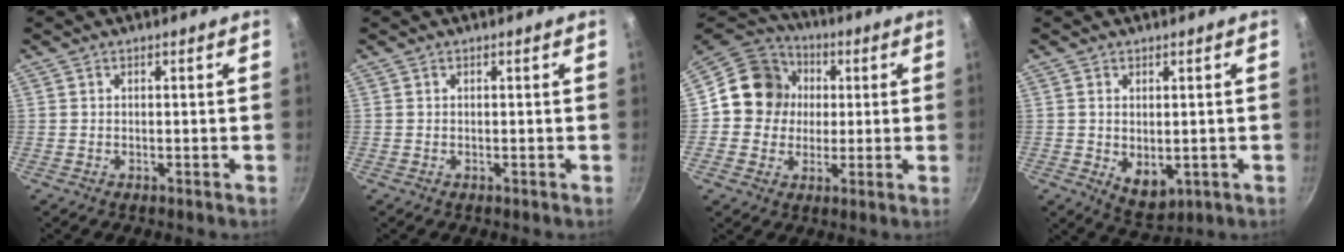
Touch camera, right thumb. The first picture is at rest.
{"total": 0.0}
{"total": 13.1, "force": [1.3, 12.1, 4.9], "torque": [-0.052, 0.023, 0.003]}
{"total": 5.8, "force": [-0.4, 3.7, 4.4], "torque": [-0.064, -0.016, 0.006]}